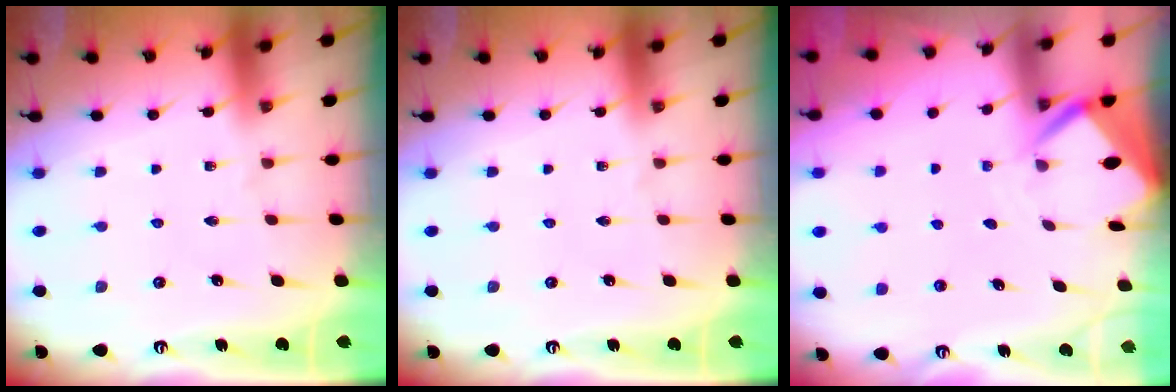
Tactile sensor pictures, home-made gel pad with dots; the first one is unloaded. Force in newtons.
{"total": 0.0}
{"total": 3.3, "press": 3.3, "slide": 0.3}